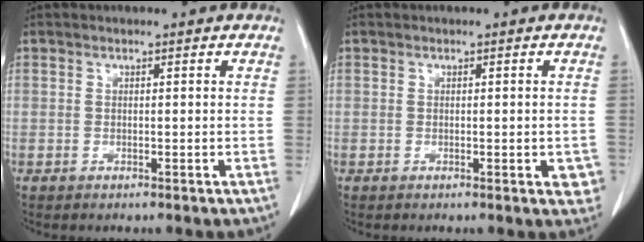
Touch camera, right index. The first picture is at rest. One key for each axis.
{"total": 3.2, "fx": -0.8, "fy": 1.3, "fz": 2.8, "tx": -0.016, "ty": 0.001, "tz": -0.005}